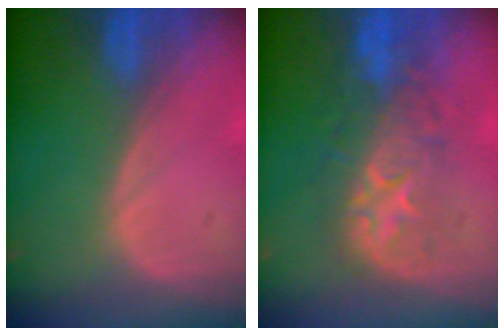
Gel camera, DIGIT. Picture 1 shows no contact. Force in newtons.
{"total": 8.2, "press": 8.2, "slide": 0.5}